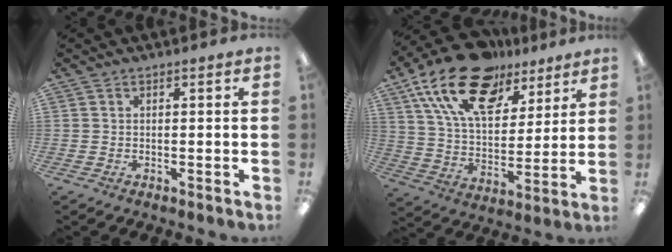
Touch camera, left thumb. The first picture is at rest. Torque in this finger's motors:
{"motor_torque": [0.59, 0.67, 1.52, -1.25, 0.42]}